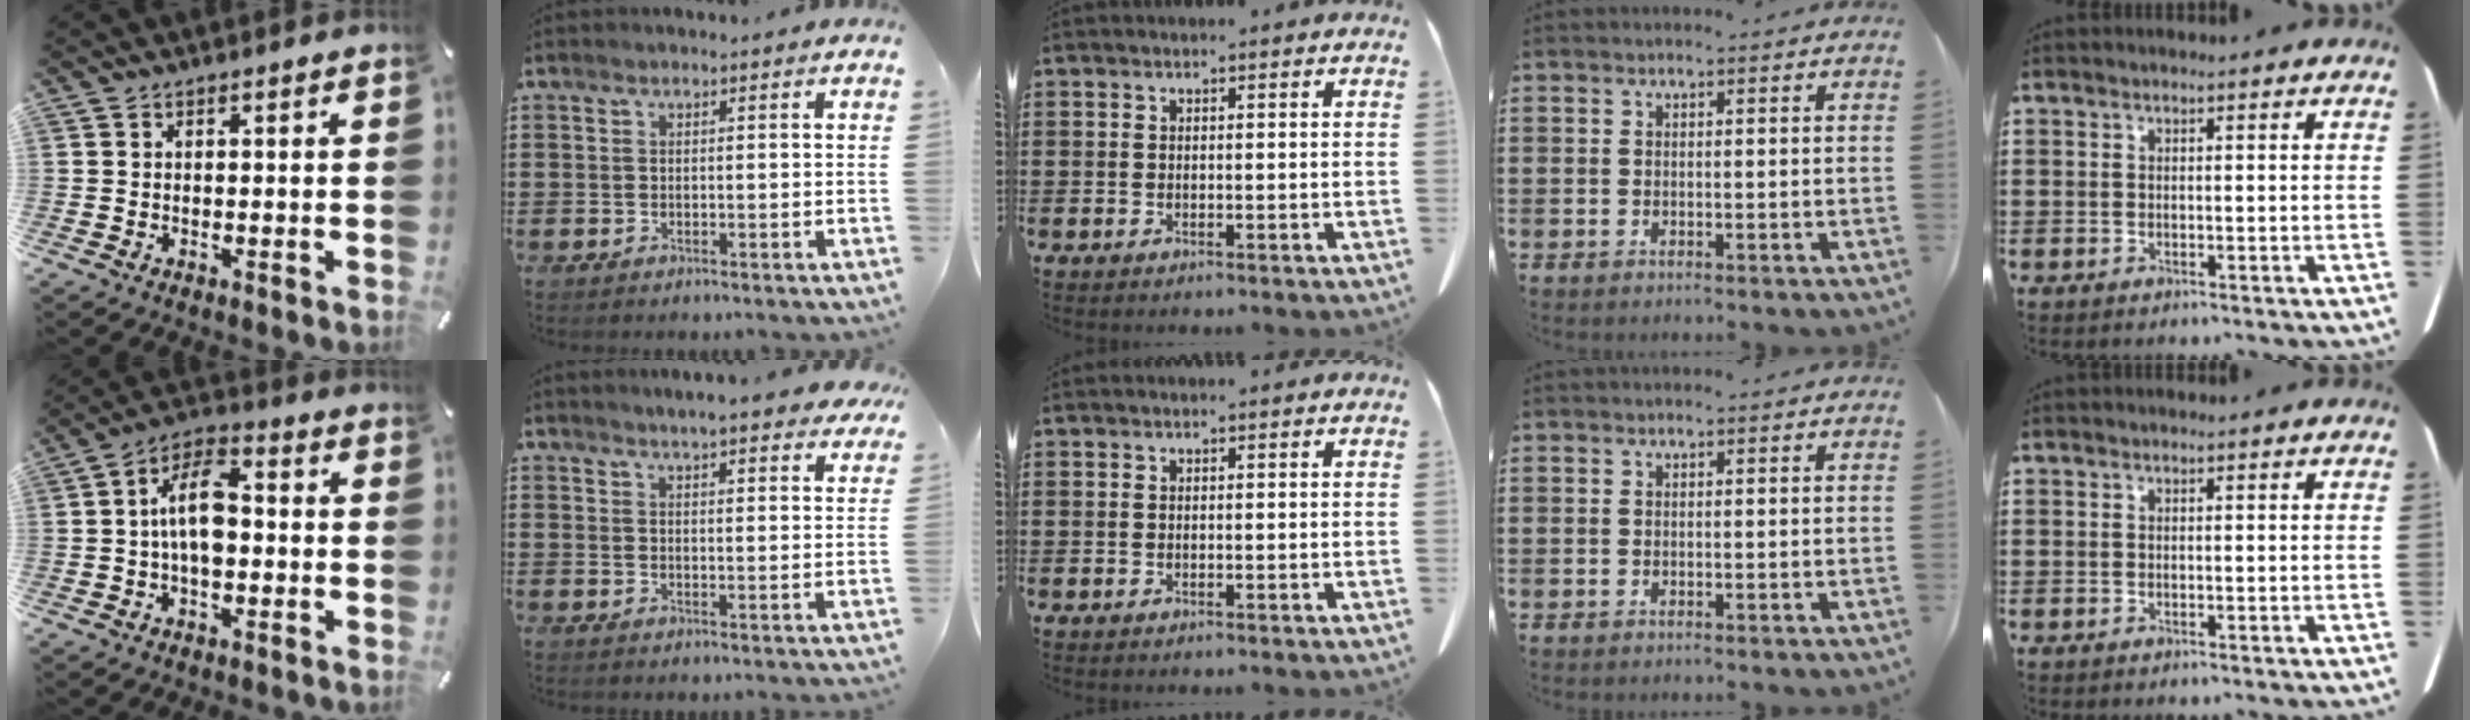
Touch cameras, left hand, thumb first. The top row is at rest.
{"thumb": {"total": 10.8, "force": [-1.1, 5.9, 9.0], "torque": [-0.171, 0.010, -0.018]}, "index": {"total": 4.6, "force": [4.3, 0.0, 1.6], "torque": [-0.045, -0.013, 0.077]}}